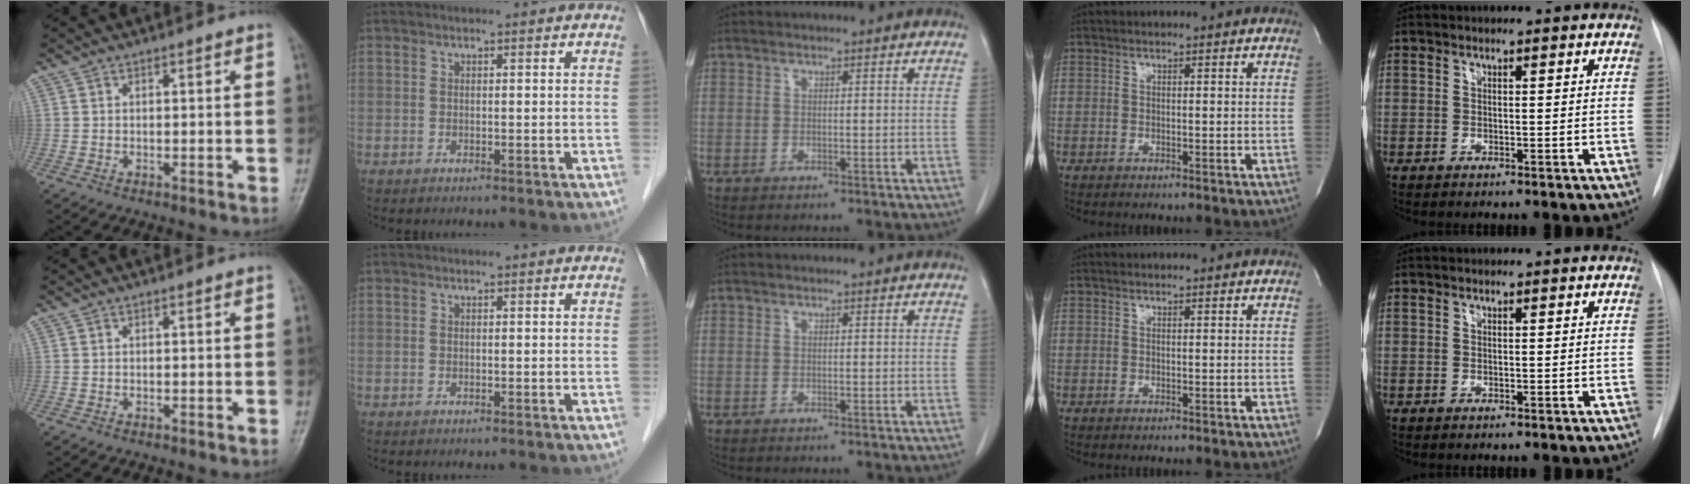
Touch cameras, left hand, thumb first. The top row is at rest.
{}